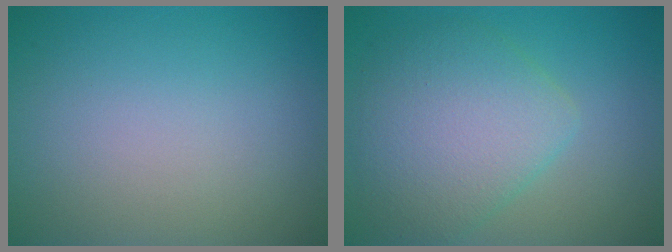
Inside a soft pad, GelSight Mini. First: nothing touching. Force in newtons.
{"total": 5.9, "press": 5.9, "slide": 0.1}